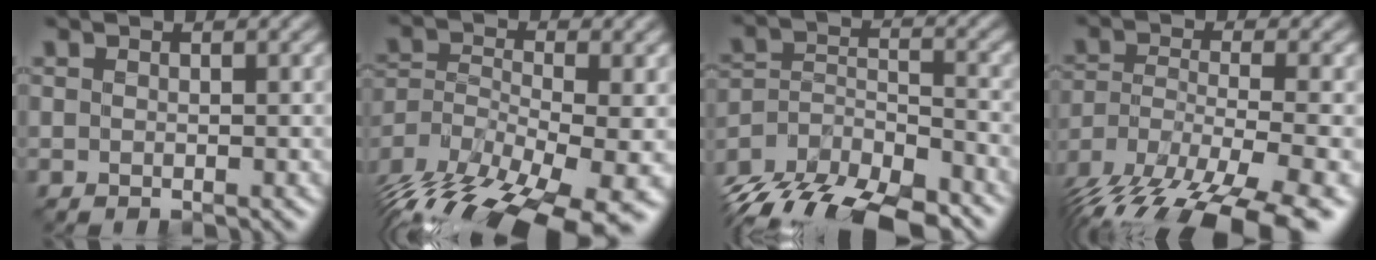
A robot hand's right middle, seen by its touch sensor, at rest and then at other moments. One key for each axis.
{"total": 16.1, "fx": -11.3, "fy": 6.0, "fz": 9.8, "tx": -0.184, "ty": -0.020, "tz": -0.166}
{"total": 14.5, "fx": -12.1, "fy": 6.0, "fz": 5.4, "tx": -0.093, "ty": -0.006, "tz": -0.181}
{"total": 16.5, "fx": -12.5, "fy": 5.7, "fz": 9.2, "tx": -0.183, "ty": -0.049, "tz": -0.179}